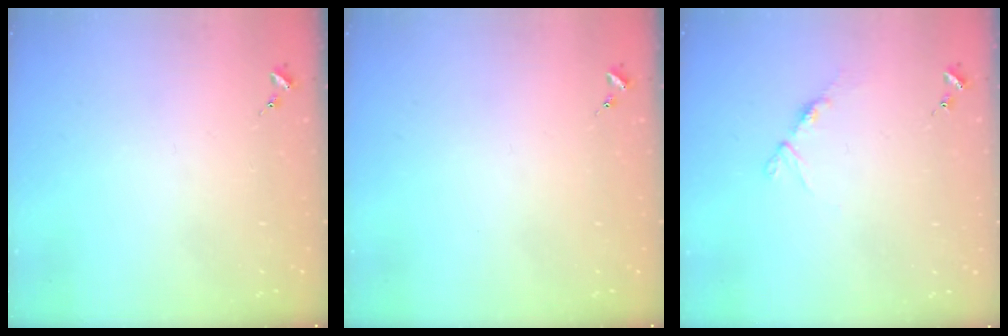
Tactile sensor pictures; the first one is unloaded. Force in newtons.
{"total": 0.0}
{"total": 5.5, "press": 5.4, "slide": 0.6}